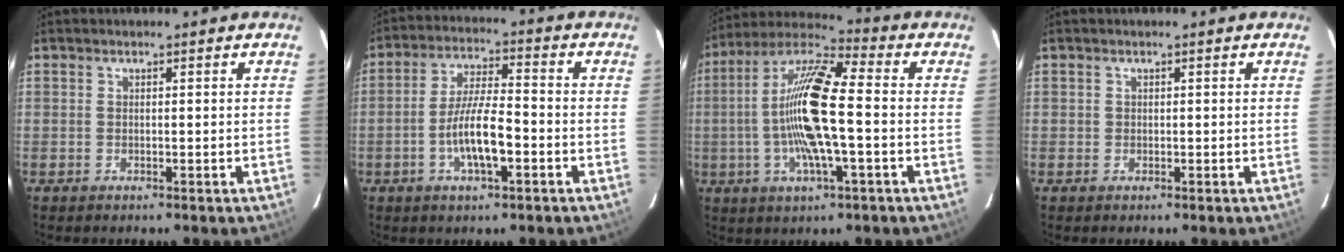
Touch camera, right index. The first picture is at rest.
{"total": 9.1, "force": [-3.2, 2.1, 8.3], "torque": [-0.163, 0.002, -0.056]}
{"total": 16.1, "force": [-1.7, 3.2, 15.7], "torque": [-0.303, 0.006, -0.043]}
{"total": 0.6, "force": [-0.1, 0.5, 0.0], "torque": [0.003, 0.000, -0.002]}